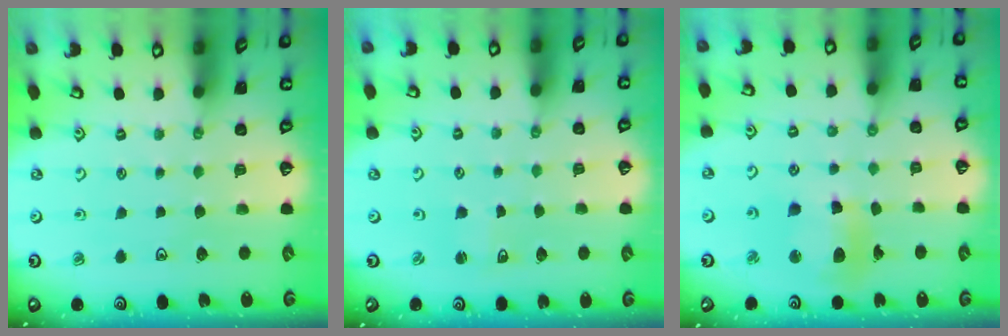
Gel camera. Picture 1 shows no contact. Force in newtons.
{"total": 2.2, "press": 2.2, "slide": 0.3}
{"total": 11.2, "press": 11.2, "slide": 1.3}